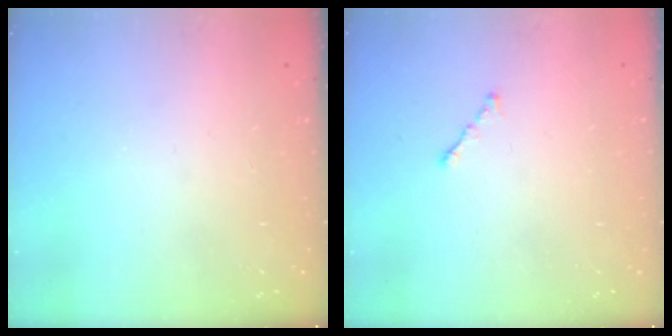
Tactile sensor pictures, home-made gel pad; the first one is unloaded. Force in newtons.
{"total": 0.6, "press": 0.5, "slide": 0.4}